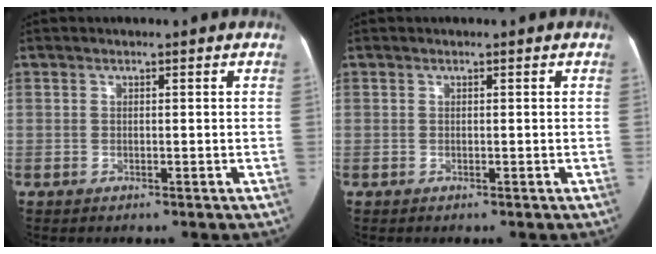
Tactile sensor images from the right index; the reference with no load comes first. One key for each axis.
{"total": 0.0}